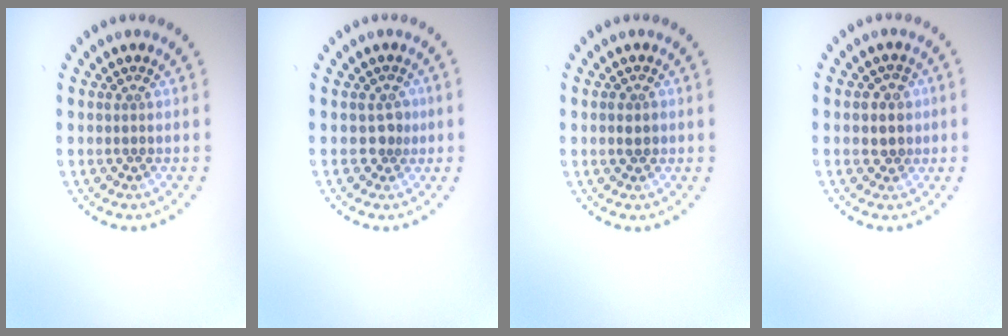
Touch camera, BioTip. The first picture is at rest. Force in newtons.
{"total": 1.5, "press": 1.1, "slide": 1.0}
{"total": 1.2, "press": 1.1, "slide": 0.1}
{"total": 2.1, "press": 2.0, "slide": 0.6}